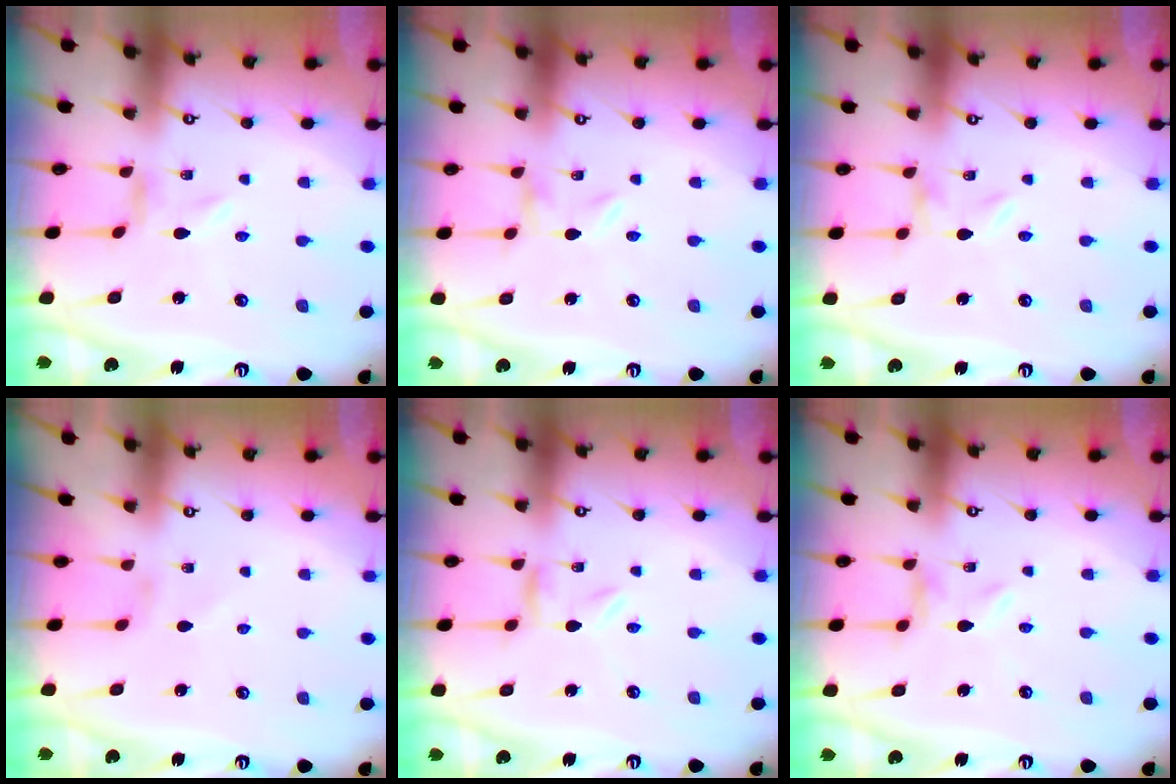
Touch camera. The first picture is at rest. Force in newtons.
{"total": 0.0}
{"total": 0.0}
{"total": 1.9, "press": 1.9, "slide": 0.4}
{"total": 1.4, "press": 1.4, "slide": 0.2}
{"total": 0.9, "press": 0.9, "slide": 0.3}